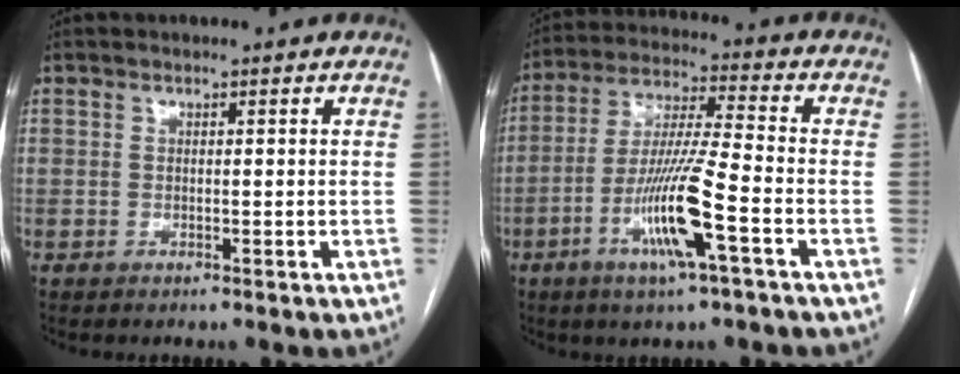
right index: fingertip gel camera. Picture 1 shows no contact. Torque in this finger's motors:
{"motor_torque": [1.84, -0.30, 0.99, 0.21]}